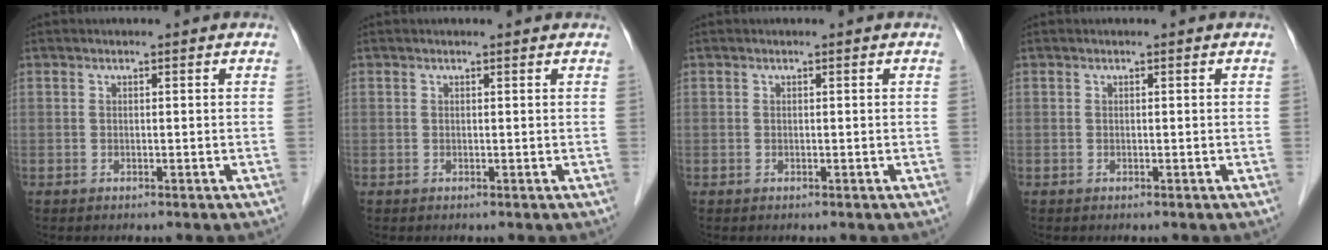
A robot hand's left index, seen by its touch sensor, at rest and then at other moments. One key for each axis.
{"total": 0.8, "fx": 0.8, "fy": 0.2, "fz": 0.1, "tx": -0.012, "ty": 0.009, "tz": 0.008}
{"total": 0.0}
{"total": 0.0}